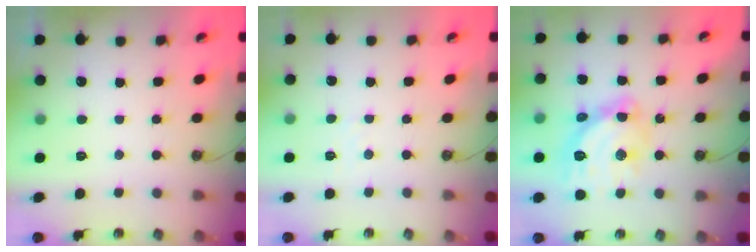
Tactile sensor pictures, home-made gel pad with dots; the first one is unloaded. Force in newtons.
{"total": 3.2, "press": 3.2, "slide": 0.5}
{"total": 15.6, "press": 15.5, "slide": 1.3}